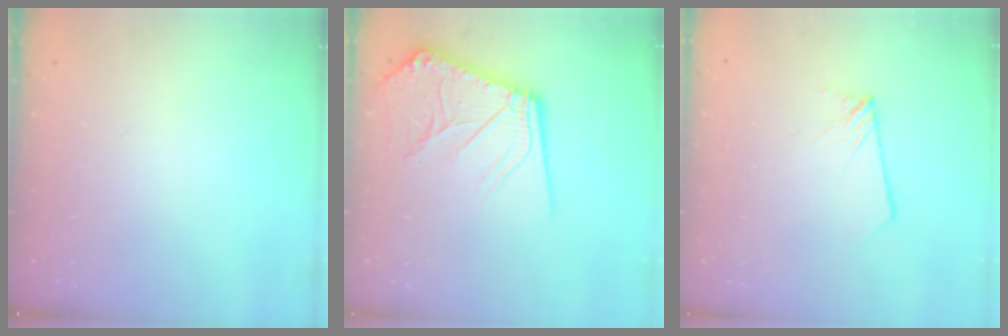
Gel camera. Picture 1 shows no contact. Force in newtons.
{"total": 14.8, "press": 14.7, "slide": 2.0}
{"total": 1.7, "press": 1.7, "slide": 0.1}